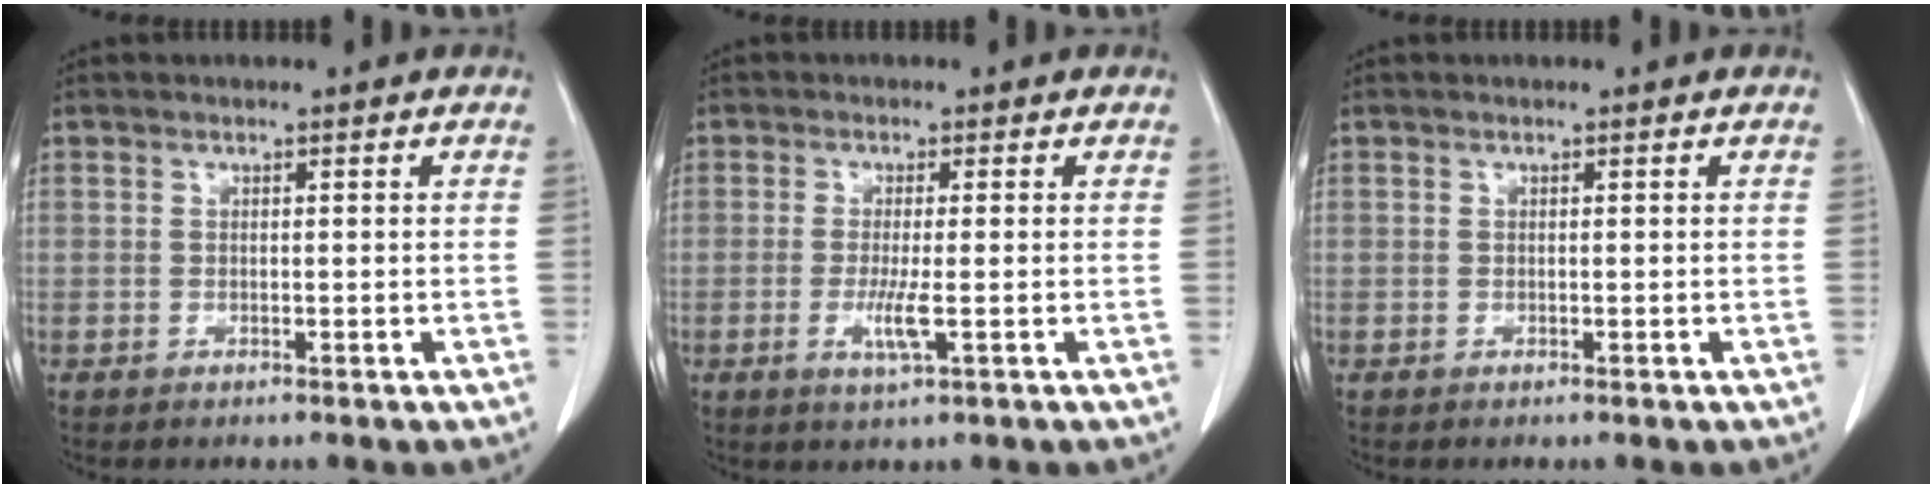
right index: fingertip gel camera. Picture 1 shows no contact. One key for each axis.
{"total": 3.7, "fx": -0.8, "fy": 0.0, "fz": 3.6, "tx": -0.071, "ty": -0.009, "tz": -0.013}
{"total": 0.0}